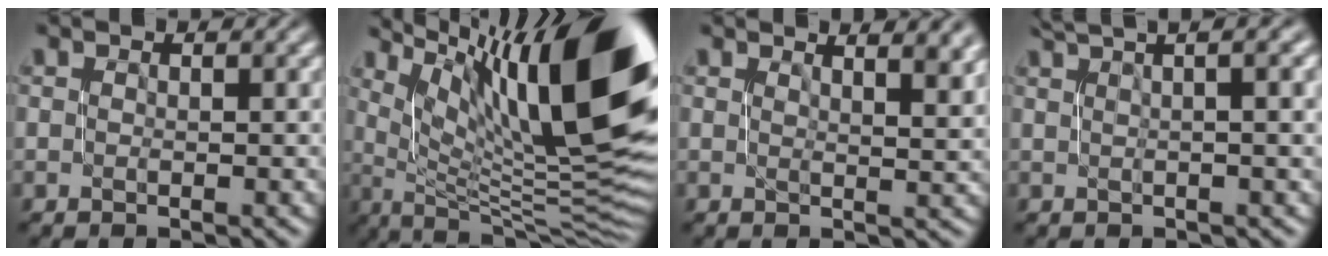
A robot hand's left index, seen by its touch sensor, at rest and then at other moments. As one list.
[{"total": 16.5, "force": [7.4, 4.8, 13.9], "torque": [-0.217, 0.024, 0.142]}, {"total": 6.1, "force": [3.2, 2.3, 4.6], "torque": [-0.029, 0.013, 0.030]}, {"total": 9.1, "force": [4.2, 3.0, 7.4], "torque": [-0.080, 0.035, 0.036]}]